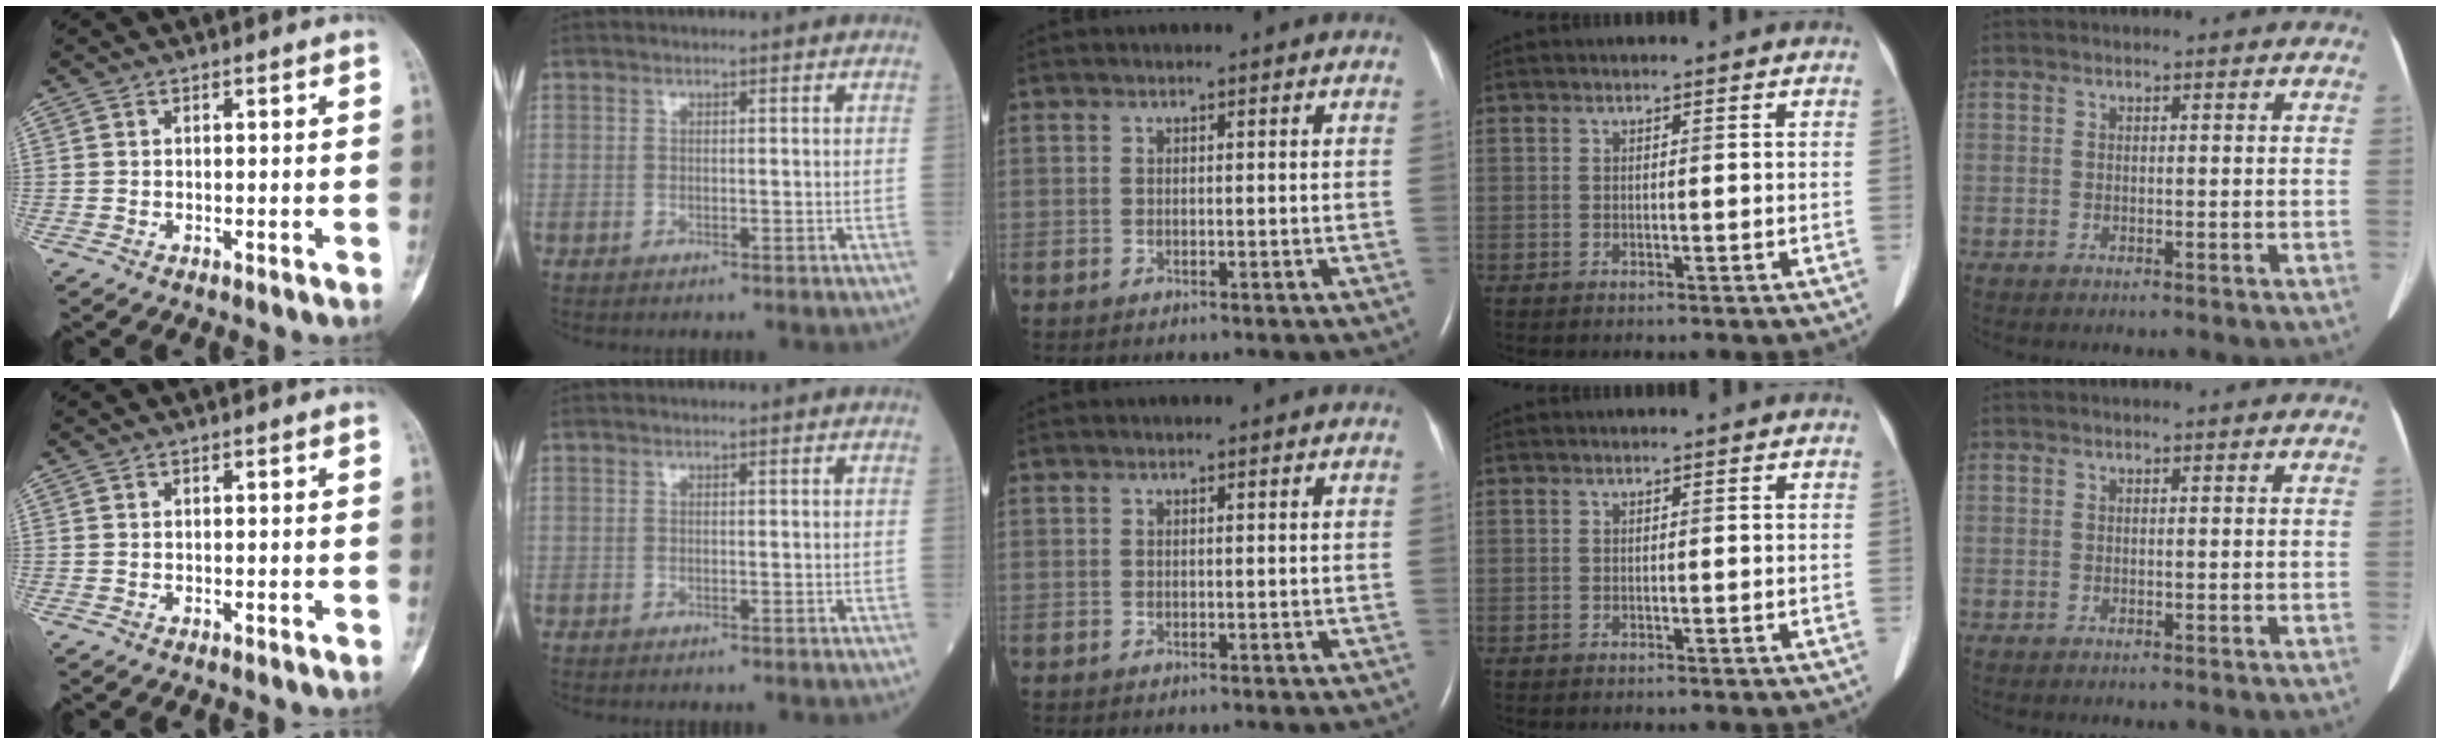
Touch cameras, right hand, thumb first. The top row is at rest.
{}